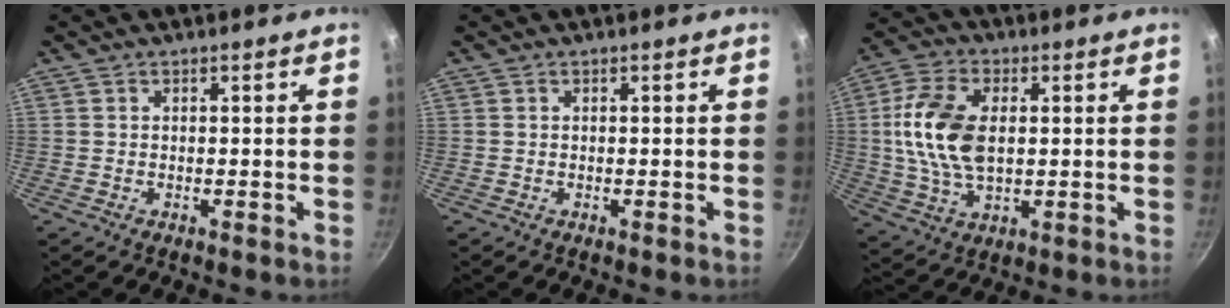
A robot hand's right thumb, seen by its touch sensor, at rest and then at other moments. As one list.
[{"total": 0.0}, {"total": 13.9, "force": [1.4, 8.2, 11.1], "torque": [-0.207, 0.005, 0.023]}]